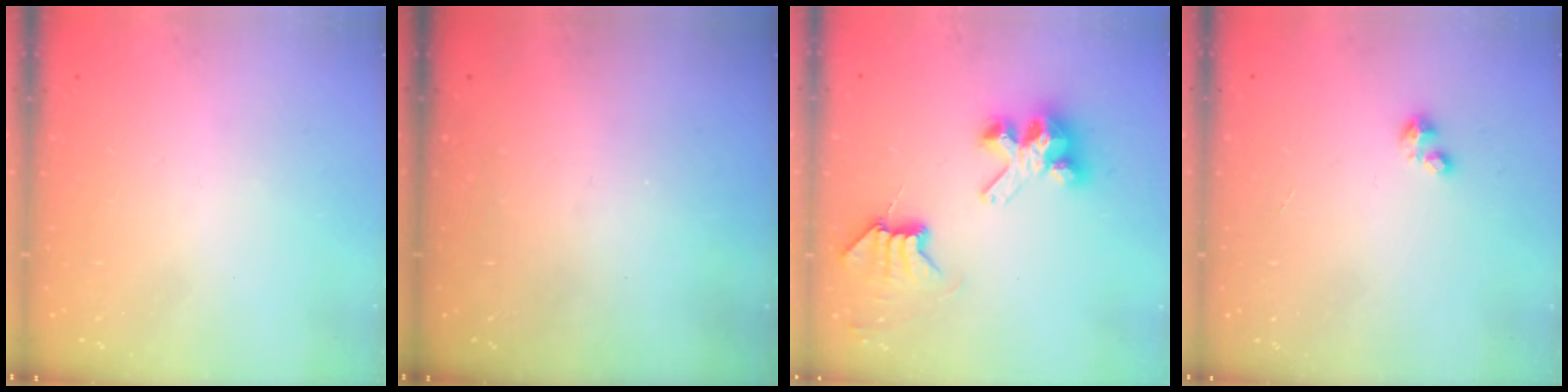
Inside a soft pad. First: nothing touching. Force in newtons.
{"total": 0.0}
{"total": 7.4, "press": 7.4, "slide": 0.2}
{"total": 0.9, "press": 0.9, "slide": 0.1}